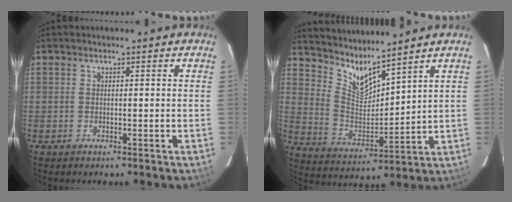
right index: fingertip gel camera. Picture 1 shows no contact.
{"total": 8.9, "force": [8.1, 0.6, 3.5], "torque": [-0.070, -0.022, 0.164]}